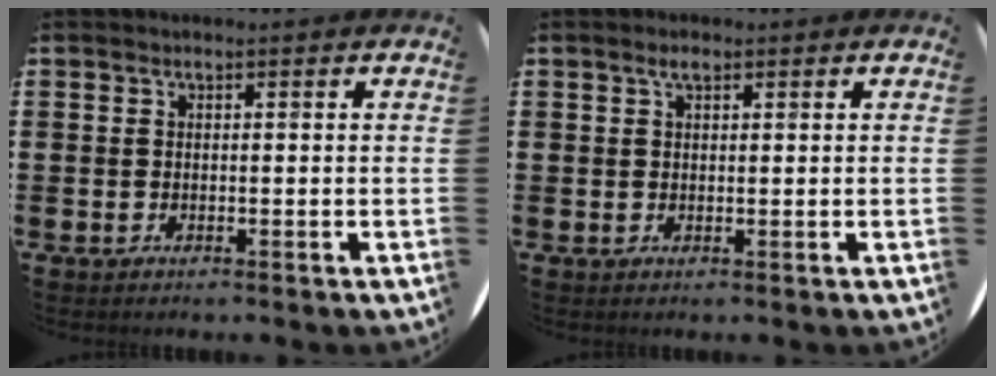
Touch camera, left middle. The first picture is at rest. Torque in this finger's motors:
{"motor_torque": [0.25, 0.01, -0.02, -0.01]}